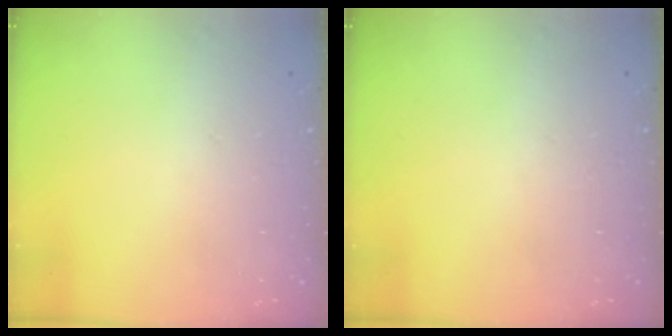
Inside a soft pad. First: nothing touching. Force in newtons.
{"total": 0.0}